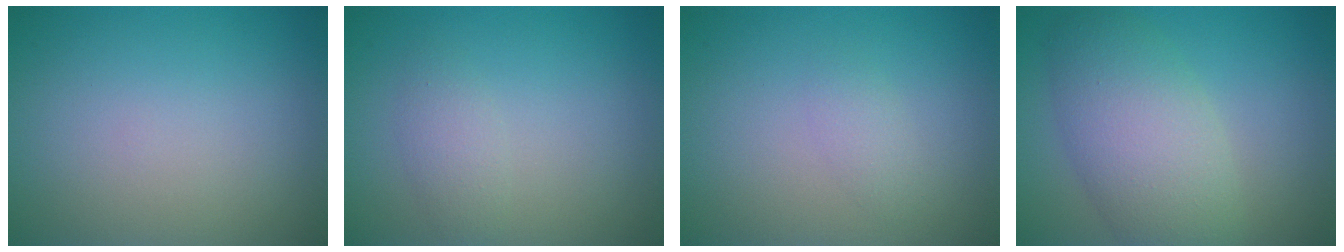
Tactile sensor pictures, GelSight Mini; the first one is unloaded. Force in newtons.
{"total": 1.6, "press": 1.6, "slide": 0.1}
{"total": 1.1, "press": 1.1, "slide": 0.0}
{"total": 6.6, "press": 6.6, "slide": 0.4}